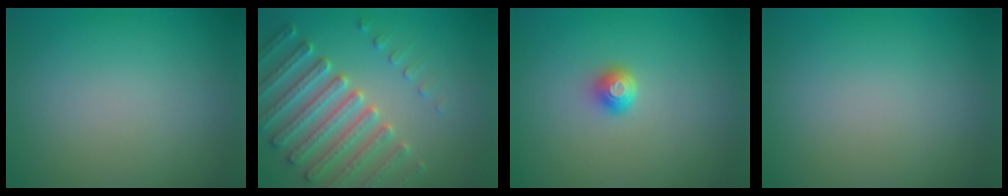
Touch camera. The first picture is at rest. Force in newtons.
{"total": 4.8, "press": 4.6, "slide": 1.3}
{"total": 1.6, "press": 1.3, "slide": 0.9}
{"total": 0.0}